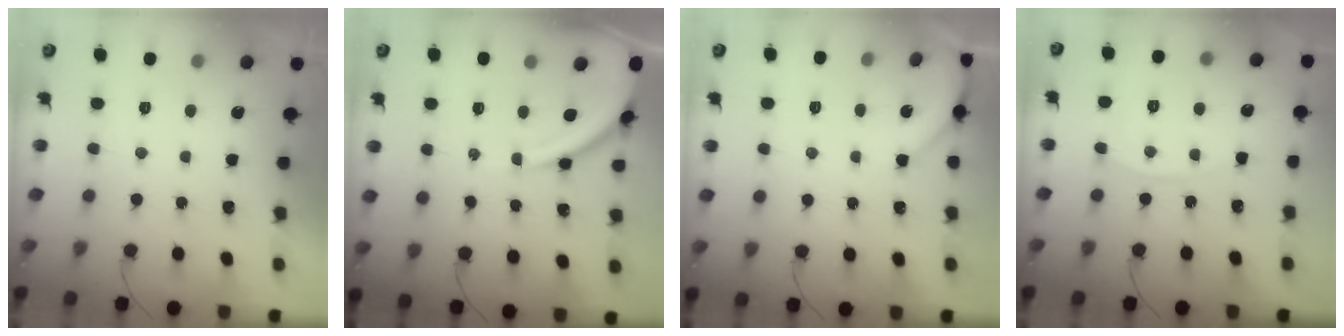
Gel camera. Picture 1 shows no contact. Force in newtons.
{"total": 11.4, "press": 11.3, "slide": 1.3}
{"total": 2.3, "press": 2.2, "slide": 0.4}
{"total": 5.7, "press": 5.7, "slide": 0.7}